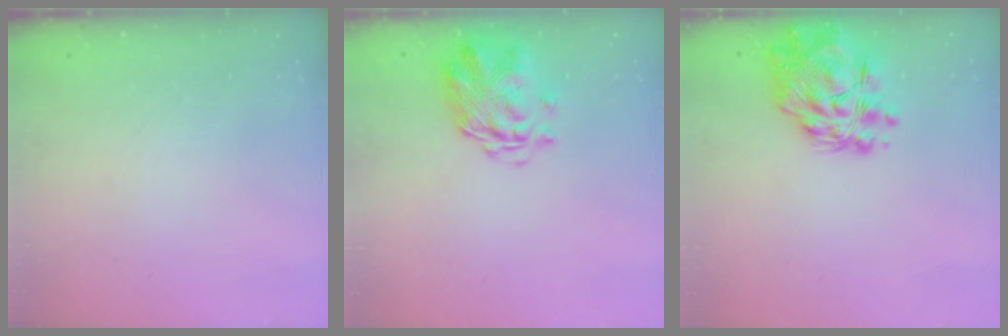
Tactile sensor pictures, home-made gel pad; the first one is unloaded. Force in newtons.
{"total": 3.4, "press": 3.0, "slide": 1.6}
{"total": 13.8, "press": 12.9, "slide": 4.8}